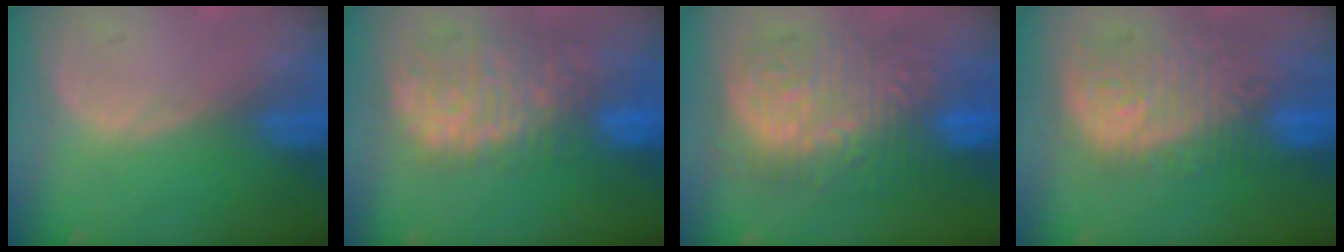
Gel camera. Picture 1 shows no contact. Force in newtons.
{"total": 12.1, "press": 9.9, "slide": 6.9}
{"total": 13.1, "press": 13.1, "slide": 1.2}
{"total": 11.9, "press": 10.7, "slide": 5.3}